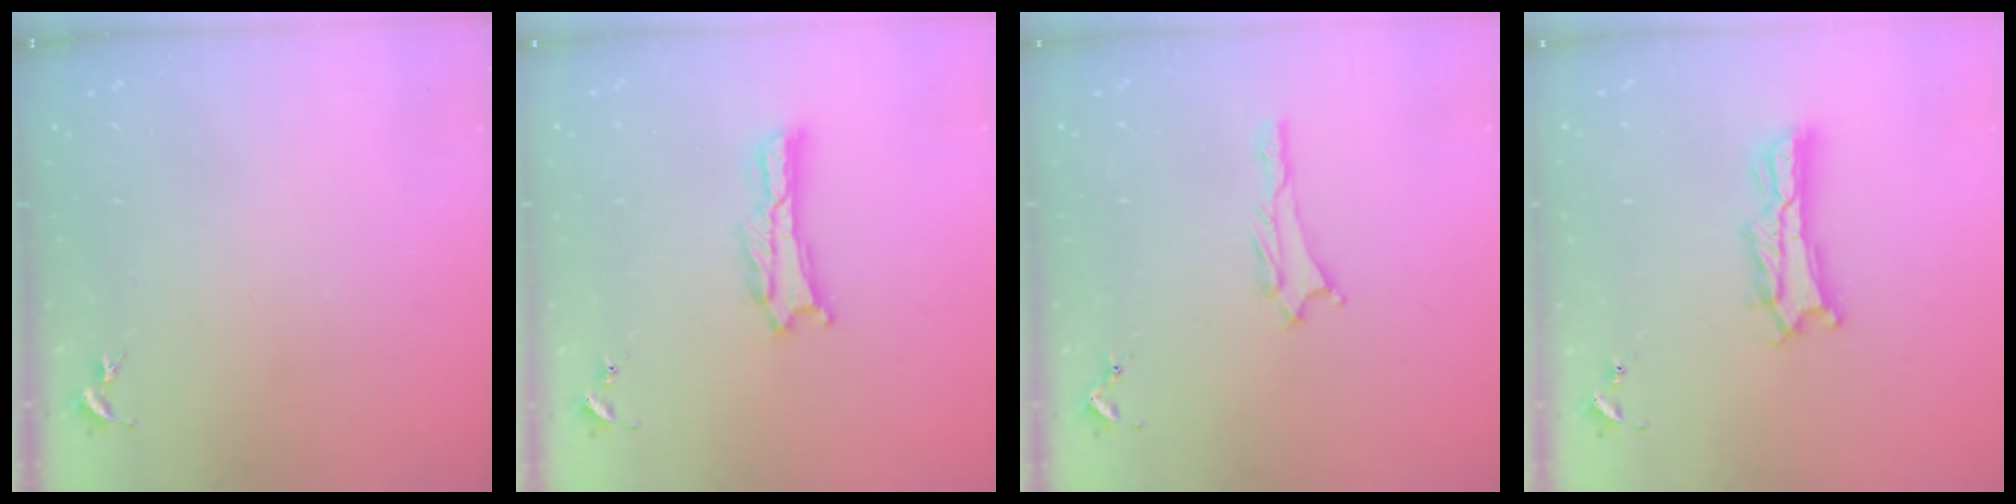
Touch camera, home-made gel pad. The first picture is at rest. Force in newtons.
{"total": 1.6, "press": 1.6, "slide": 0.2}
{"total": 0.8, "press": 0.8, "slide": 0.1}
{"total": 4.3, "press": 4.3, "slide": 0.5}